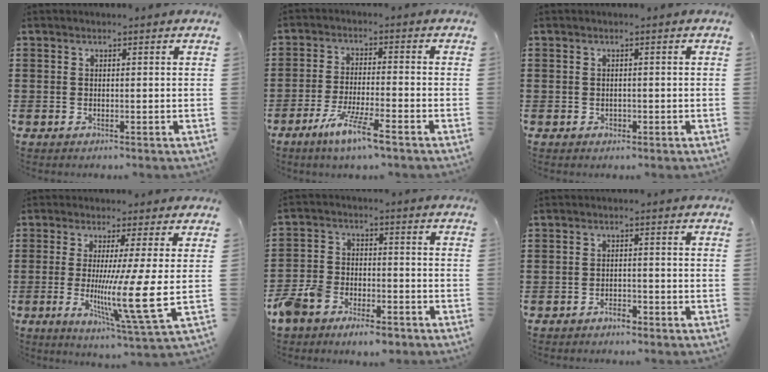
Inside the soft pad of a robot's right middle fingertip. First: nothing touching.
{"total": 6.8, "force": [-4.8, 0.3, 4.7], "torque": [-0.100, -0.012, -0.091]}
{"total": 0.6, "force": [-0.2, 0.5, 0.3], "torque": [-0.007, 0.002, -0.005]}
{"total": 10.1, "force": [-0.5, -0.6, 10.0], "torque": [-0.199, -0.034, -0.020]}
{"total": 6.7, "force": [-5.9, 2.4, 2.1], "torque": [-0.066, 0.009, -0.122]}
{"total": 2.1, "force": [-1.9, 0.6, 0.6], "torque": [-0.016, 0.000, -0.039]}